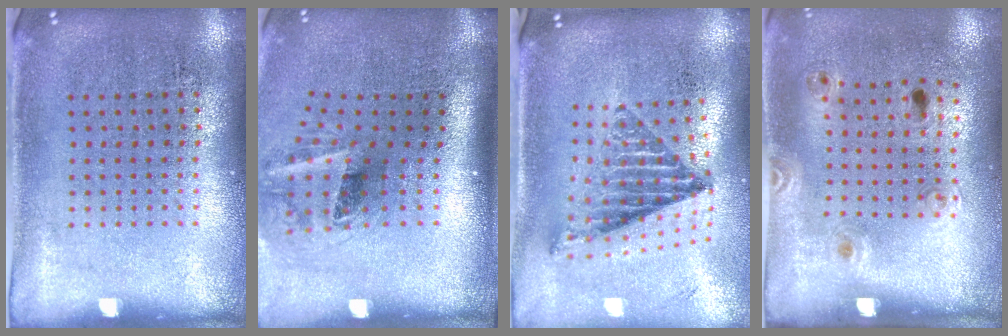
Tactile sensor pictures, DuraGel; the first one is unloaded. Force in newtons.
{"total": 2.1, "press": 1.3, "slide": 1.6}
{"total": 1.3, "press": 1.1, "slide": 0.7}
{"total": 1.4, "press": 0.8, "slide": 1.1}